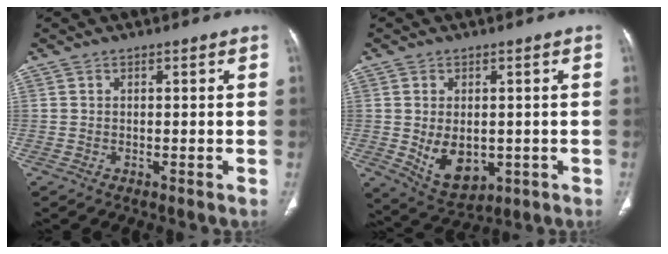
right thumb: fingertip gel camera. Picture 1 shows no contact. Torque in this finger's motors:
{"motor_torque": [-0.35, 0.75, -0.24, 0.05, 0.22]}